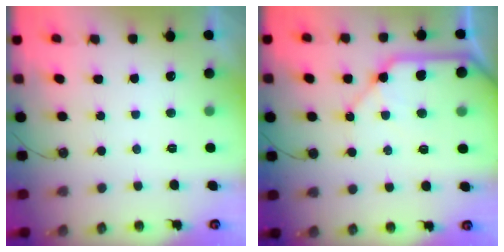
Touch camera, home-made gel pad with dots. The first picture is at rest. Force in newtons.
{"total": 13.0, "press": 12.9, "slide": 1.4}